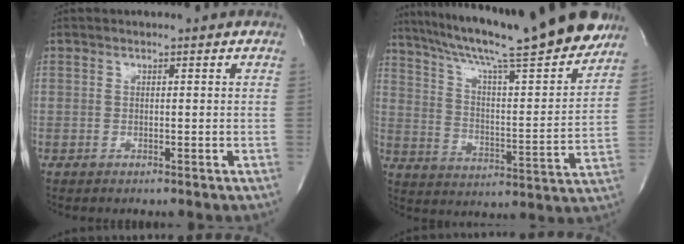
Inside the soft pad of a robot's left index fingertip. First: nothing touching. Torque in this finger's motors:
{"motor_torque": [0.68, -0.68, 0.74, 0.21]}